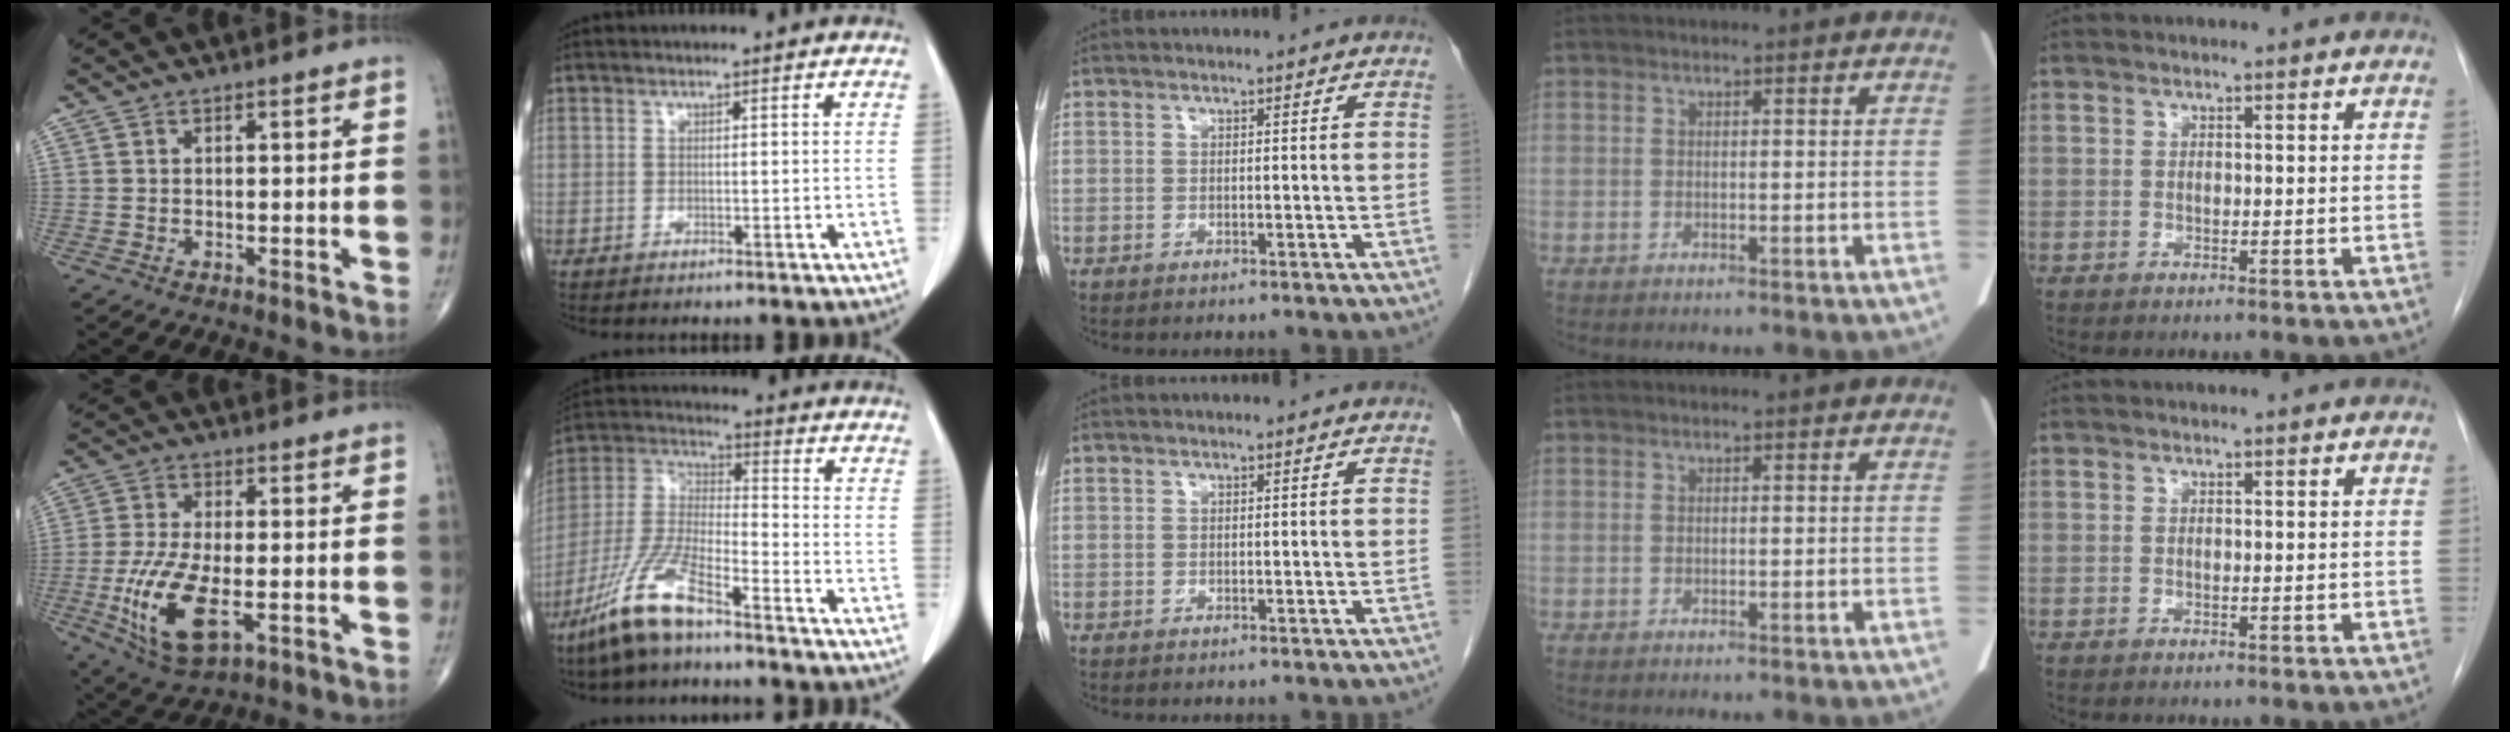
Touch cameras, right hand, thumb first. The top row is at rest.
{"thumb": {"total": 12.4, "force": [-3.3, 5.3, 10.8], "torque": [-0.224, -0.007, -0.054]}, "index": {"total": 12.1, "force": [-8.6, 2.1, 8.2], "torque": [-0.185, -0.017, -0.173]}}